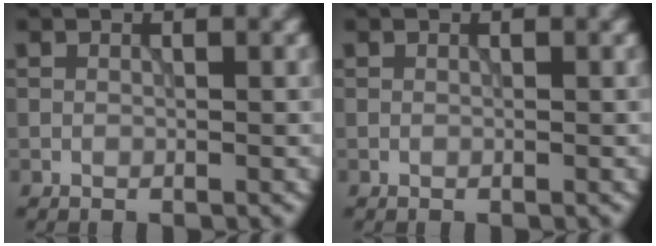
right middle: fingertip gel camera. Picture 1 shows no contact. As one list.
[{"total": 0.0}]